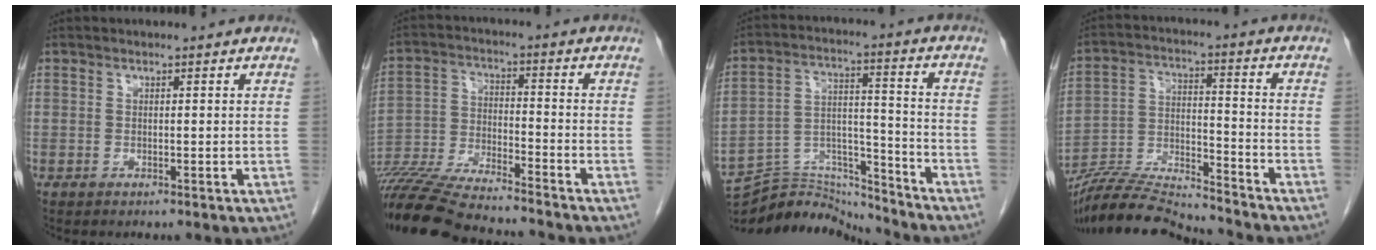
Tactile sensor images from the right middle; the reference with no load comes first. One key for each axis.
{"total": 18.0, "fx": -16.4, "fy": 1.7, "fz": 7.2, "tx": -0.144, "ty": -0.022, "tz": -0.274}
{"total": 12.8, "fx": -12.7, "fy": 1.0, "fz": 0.4, "tx": -0.006, "ty": 0.039, "tz": -0.222}
{"total": 14.4, "fx": -14.1, "fy": -0.2, "fz": 3.3, "tx": -0.062, "ty": 0.013, "tz": -0.257}